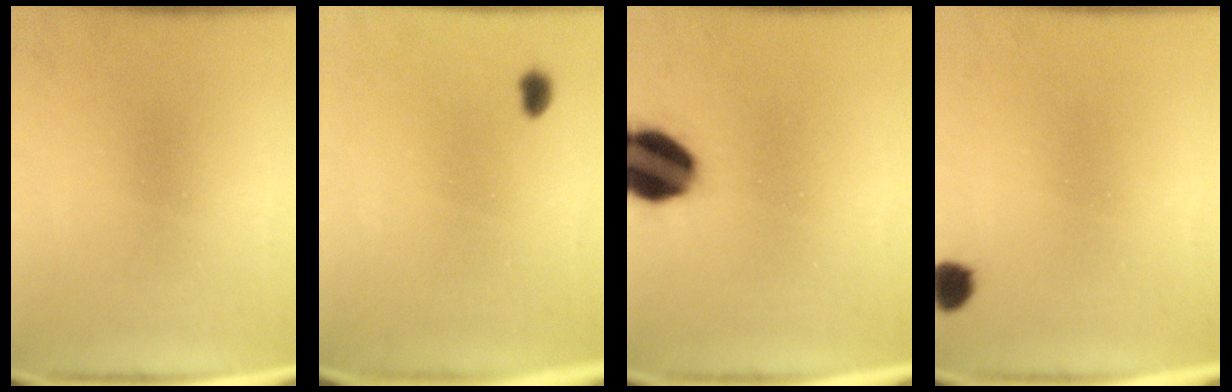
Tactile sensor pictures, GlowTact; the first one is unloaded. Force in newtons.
{"total": 1.3}
{"total": 14.3}
{"total": 2.8}